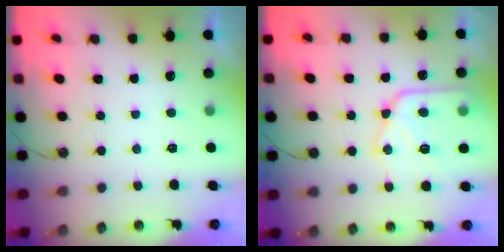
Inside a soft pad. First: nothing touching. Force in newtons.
{"total": 16.8, "press": 16.8, "slide": 1.5}